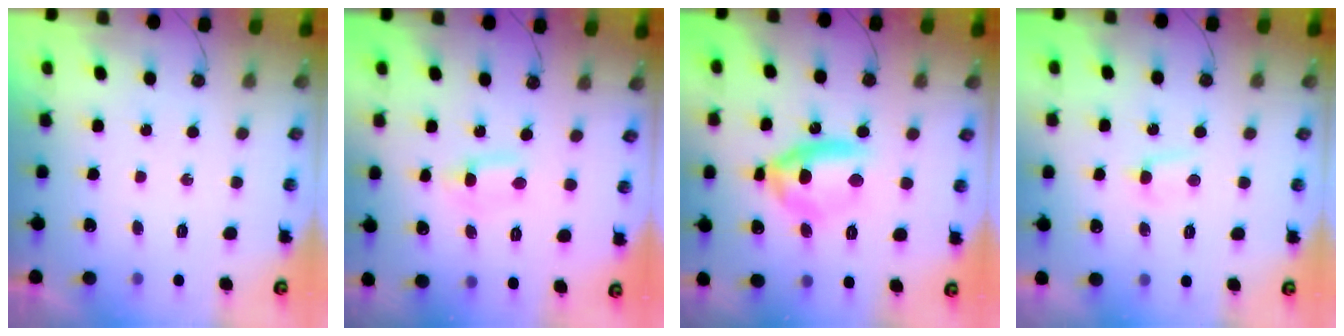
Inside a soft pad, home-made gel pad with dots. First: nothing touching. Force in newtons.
{"total": 1.1, "press": 0.9, "slide": 0.7}
{"total": 11.6, "press": 11.5, "slide": 1.6}
{"total": 2.8, "press": 2.8, "slide": 0.4}